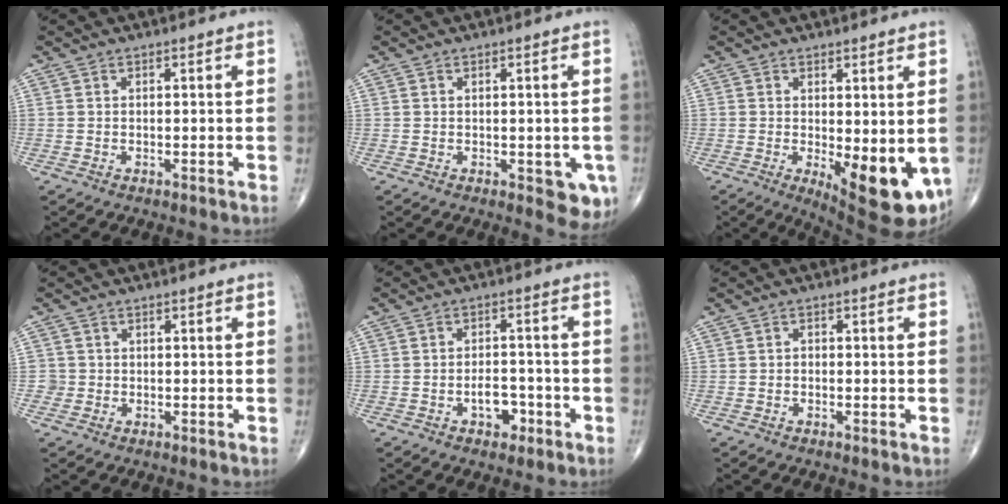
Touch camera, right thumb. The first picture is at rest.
{"total": 5.1, "force": [-1.3, 2.4, 4.4], "torque": [-0.027, -0.007, -0.010]}
{"total": 11.9, "force": [-1.9, 4.3, 10.9], "torque": [-0.133, -0.027, -0.012]}
{"total": 1.6, "force": [-0.3, 1.6, -0.2], "torque": [0.017, 0.008, -0.011]}
{"total": 4.7, "force": [-2.3, 2.9, 3.0], "torque": [-0.022, 0.021, -0.035]}
{"total": 0.9, "force": [-0.3, 0.7, 0.5], "torque": [-0.001, 0.003, -0.009]}